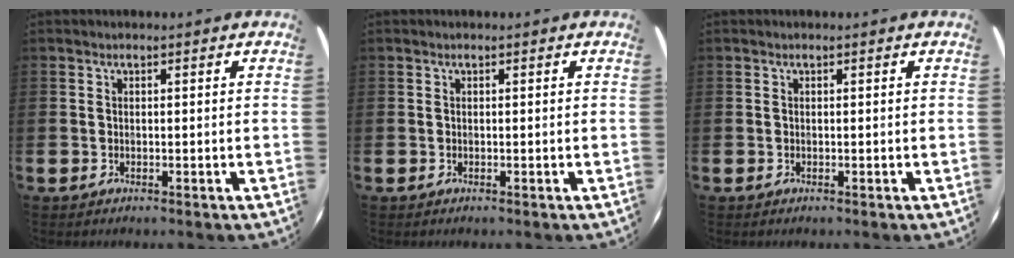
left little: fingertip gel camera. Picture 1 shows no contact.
{"total": 0.0}
{"total": 0.0}